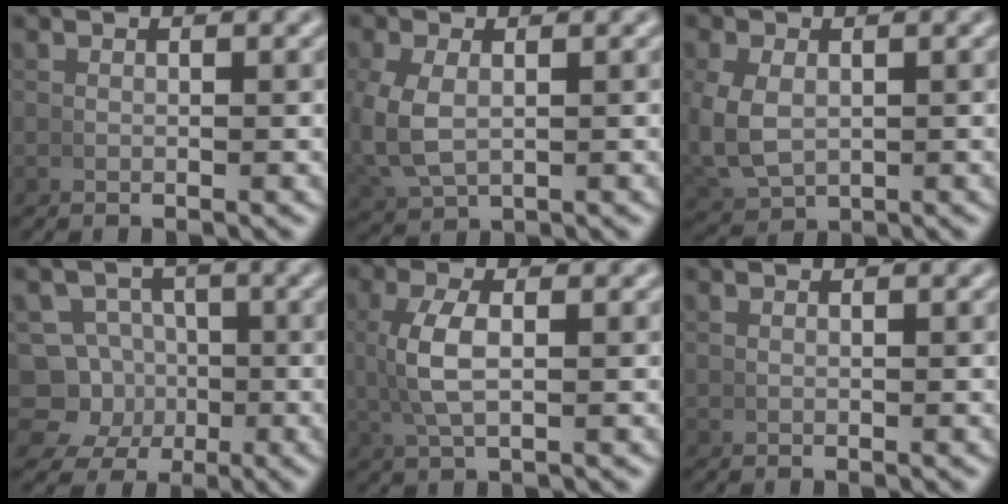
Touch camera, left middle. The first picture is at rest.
{"total": 4.0, "force": [0.1, 3.0, 2.8], "torque": [-0.092, -0.015, 0.021]}
{"total": 4.8, "force": [-0.1, 3.8, 2.9], "torque": [-0.089, -0.023, 0.020]}
{"total": 10.7, "force": [-1.8, 10.0, 3.3], "torque": [-0.086, -0.047, -0.033]}
{"total": 3.4, "force": [0.3, 1.1, 3.2], "torque": [-0.075, 0.004, 0.011]}
{"total": 0.0}